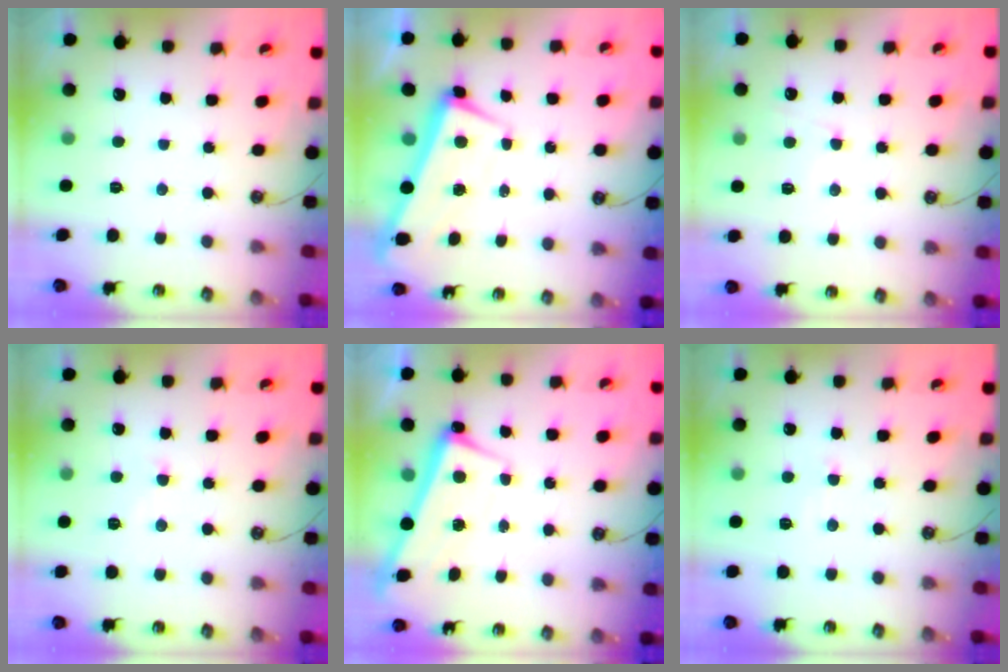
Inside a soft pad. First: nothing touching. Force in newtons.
{"total": 1.8, "press": 0.8, "slide": 1.6}
{"total": 4.9, "press": 4.9, "slide": 0.6}
{"total": 3.2, "press": 3.2, "slide": 0.4}
{"total": 2.5, "press": 2.5, "slide": 0.5}
{"total": 1.2, "press": 0.9, "slide": 0.7}